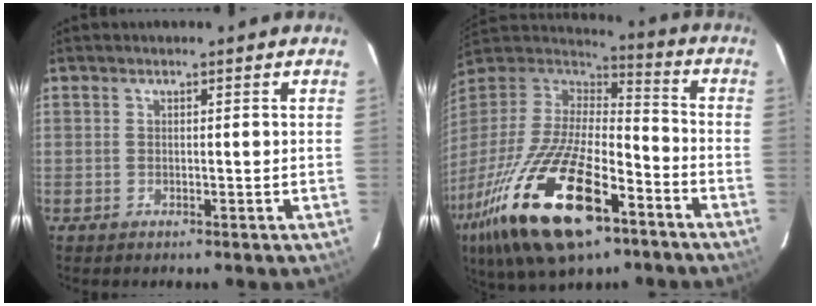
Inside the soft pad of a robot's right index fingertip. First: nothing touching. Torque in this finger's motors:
{"motor_torque": [1.83, -0.31, 1.05, 0.21]}